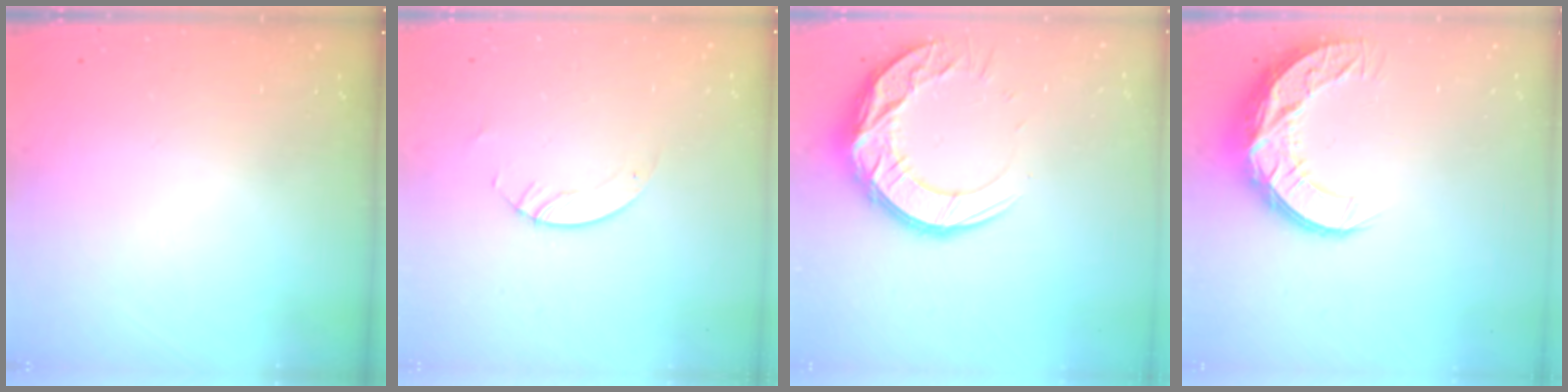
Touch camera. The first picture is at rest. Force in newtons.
{"total": 2.1, "press": 2.1, "slide": 0.2}
{"total": 14.6, "press": 14.6, "slide": 1.1}
{"total": 12.6, "press": 12.6, "slide": 0.7}